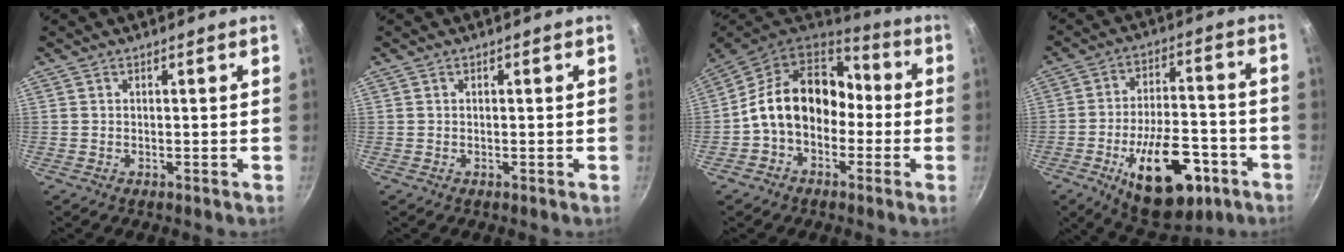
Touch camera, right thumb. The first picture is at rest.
{"total": 0.0}
{"total": 16.3, "force": [-1.2, 12.4, 10.5], "torque": [-0.140, 0.054, -0.037]}
{"total": 16.8, "force": [-6.9, 8.7, 12.6], "torque": [-0.160, 0.034, -0.091]}